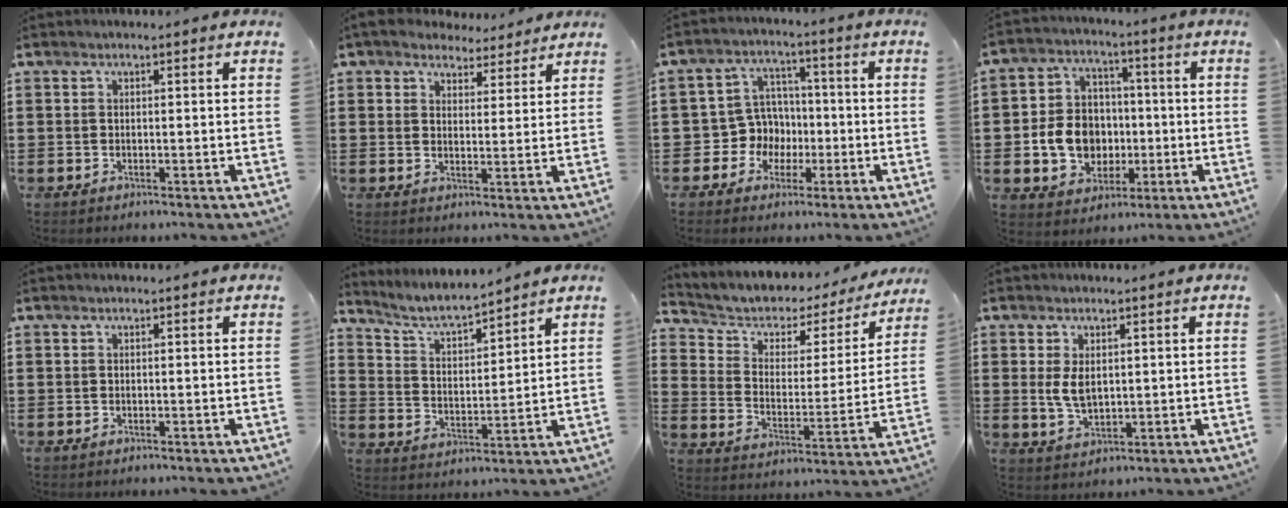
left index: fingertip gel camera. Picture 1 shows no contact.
{"total": 4.5, "force": [4.1, 1.7, 0.8], "torque": [-0.034, -0.009, 0.076]}
{"total": 7.0, "force": [-0.7, 6.8, 1.8], "torque": [-0.074, 0.004, -0.014]}
{"total": 9.3, "force": [-1.3, 8.0, 4.5], "torque": [-0.110, 0.020, -0.023]}
{"total": 0.0}
{"total": 5.6, "force": [5.1, 0.6, 2.3], "torque": [-0.065, -0.028, 0.083]}
{"total": 3.8, "force": [2.4, 2.7, 1.3], "torque": [-0.048, -0.021, 0.033]}
{"total": 4.2, "force": [0.8, 2.4, 3.3], "torque": [-0.077, 0.003, 0.012]}